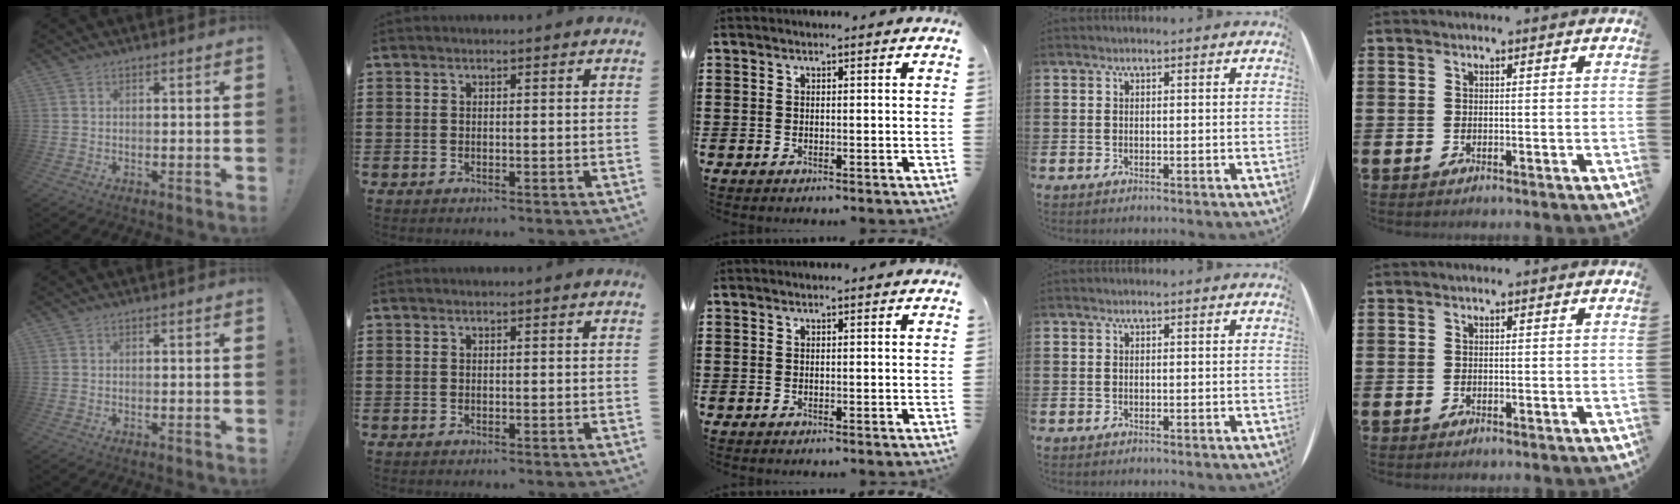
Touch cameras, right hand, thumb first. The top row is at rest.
{}